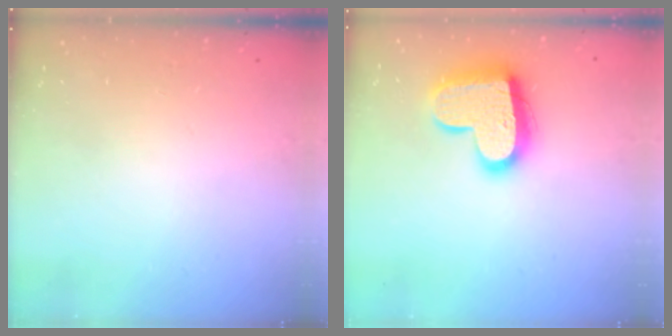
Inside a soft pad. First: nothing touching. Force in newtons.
{"total": 17.6, "press": 17.5, "slide": 1.3}